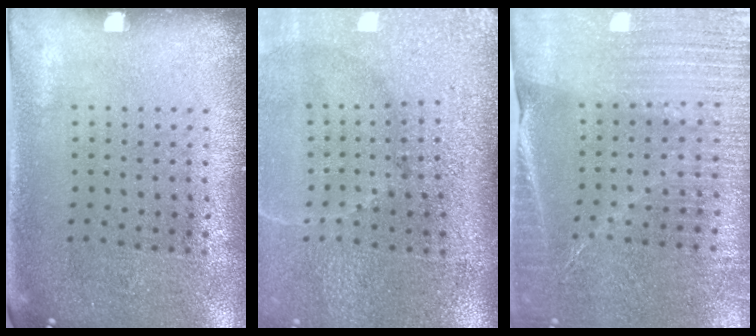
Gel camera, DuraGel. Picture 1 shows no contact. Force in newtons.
{"total": 5.0, "press": 4.2, "slide": 2.7}
{"total": 4.3, "press": 4.0, "slide": 1.5}